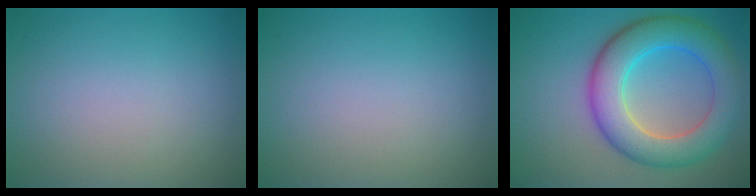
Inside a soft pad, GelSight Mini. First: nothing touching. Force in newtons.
{"total": 0.0}
{"total": 8.3, "press": 8.3, "slide": 0.2}